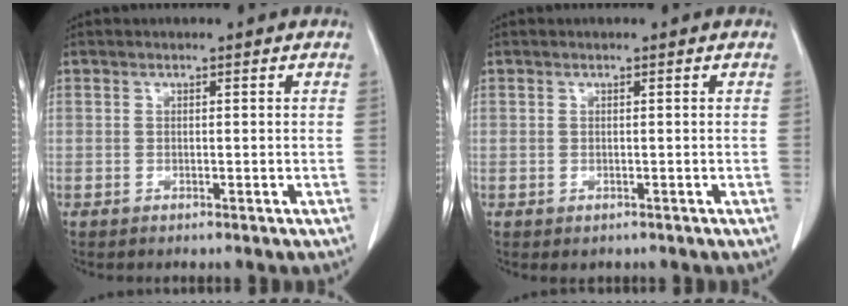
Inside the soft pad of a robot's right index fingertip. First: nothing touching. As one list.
[{"total": 0.7, "force": [-0.2, 0.6, 0.1], "torque": [-0.004, 0.004, 0.000]}]